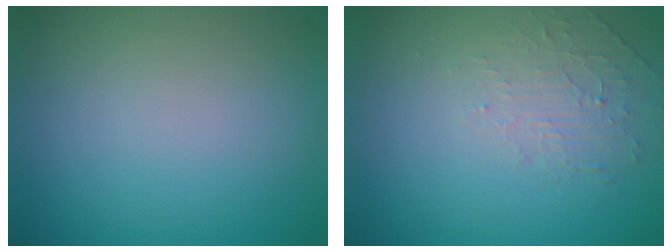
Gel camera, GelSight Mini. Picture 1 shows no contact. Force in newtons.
{"total": 1.9, "press": 0.6, "slide": 1.8}